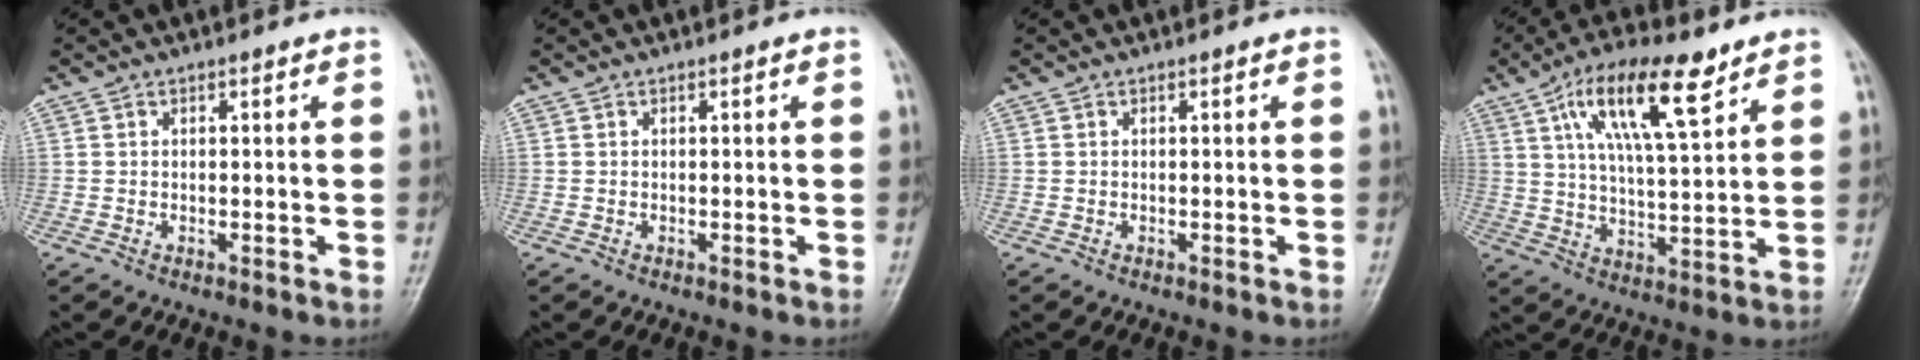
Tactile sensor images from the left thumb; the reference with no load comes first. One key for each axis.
{"total": 0.0}
{"total": 0.0}
{"total": 15.2, "fx": 8.0, "fy": 5.0, "fz": 11.9, "tx": -0.189, "ty": -0.020, "tz": 0.141}